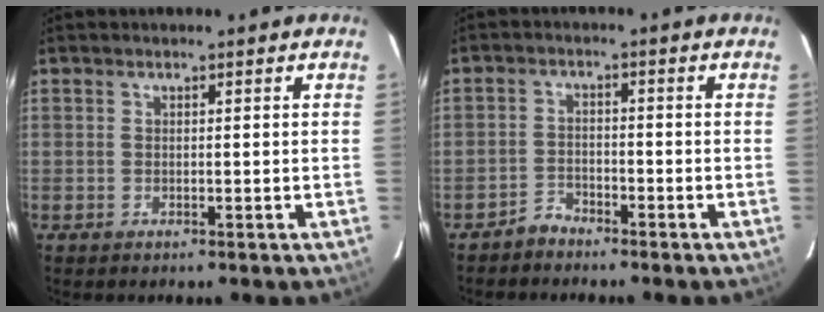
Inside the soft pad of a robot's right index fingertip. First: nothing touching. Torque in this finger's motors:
{"motor_torque": [-0.06, -0.14, -0.33, -0.17]}